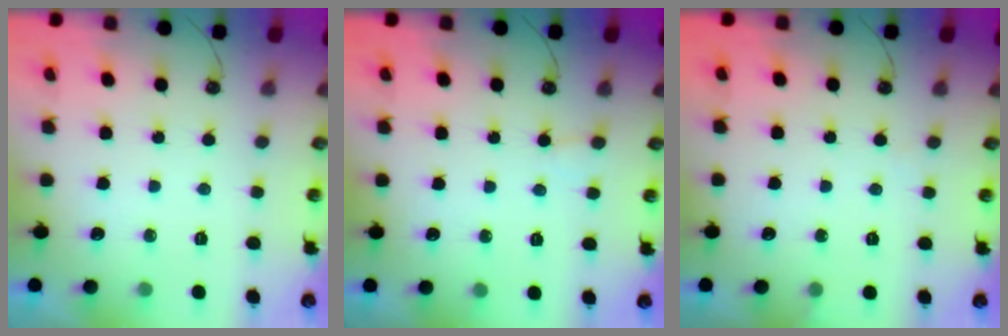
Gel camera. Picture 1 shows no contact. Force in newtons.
{"total": 5.2, "press": 5.2, "slide": 0.4}
{"total": 4.8, "press": 4.7, "slide": 0.2}